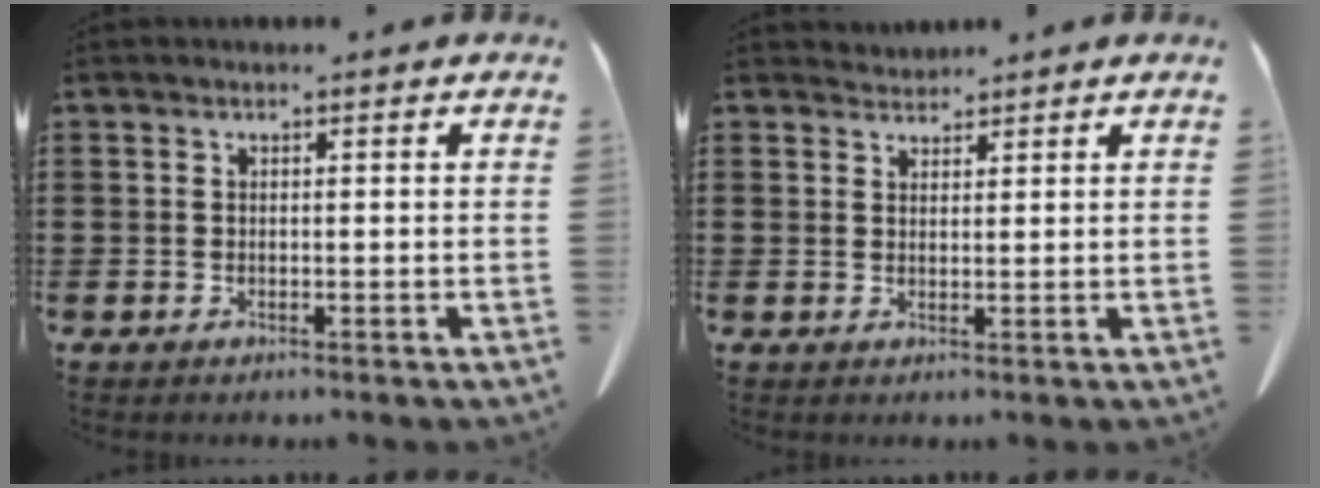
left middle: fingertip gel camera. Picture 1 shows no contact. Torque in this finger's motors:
{"motor_torque": [0.03, 0.00, -0.13, -0.02]}